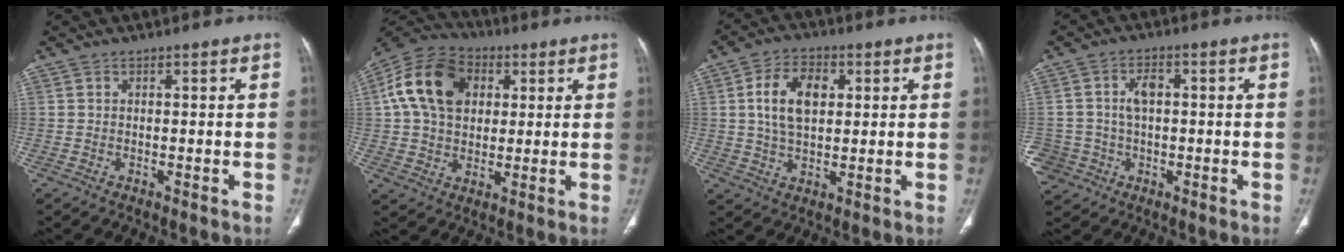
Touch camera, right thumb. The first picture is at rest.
{"total": 16.5, "force": [3.9, 12.0, 10.6], "torque": [-0.180, 0.012, 0.062]}
{"total": 9.8, "force": [2.2, 6.1, 7.4], "torque": [-0.122, 0.003, 0.041]}
{"total": 8.2, "force": [-1.1, 7.6, 3.1], "torque": [-0.051, 0.020, -0.009]}